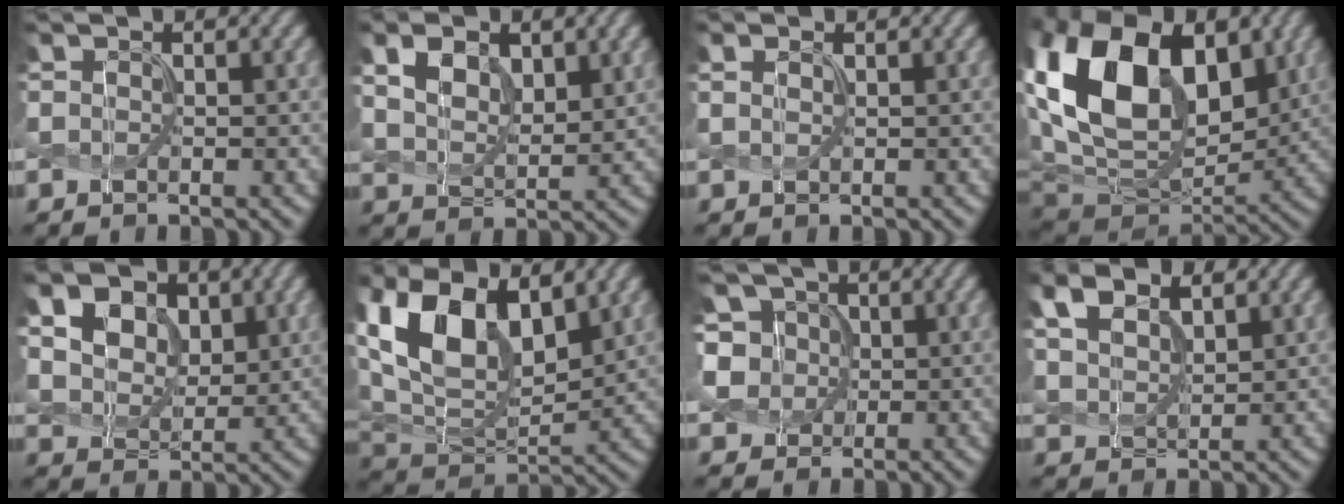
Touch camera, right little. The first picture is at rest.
{"total": 4.5, "force": [2.3, 2.5, 3.0], "torque": [-0.061, -0.002, 0.046]}
{"total": 0.8, "force": [0.5, 0.3, 0.6], "torque": [-0.015, 0.001, 0.010]}
{"total": 16.7, "force": [4.7, 11.1, 11.5], "torque": [-0.241, 0.014, 0.088]}
{"total": 9.5, "force": [4.5, 6.6, 5.1], "torque": [-0.114, 0.015, 0.073]}
{"total": 12.7, "force": [5.1, 7.4, 9.0], "torque": [-0.197, 0.002, 0.095]}
{"total": 6.5, "force": [2.1, 5.4, 2.9], "torque": [-0.051, 0.024, 0.022]}
{"total": 5.4, "force": [3.3, 2.9, 3.2], "torque": [-0.077, 0.007, 0.062]}